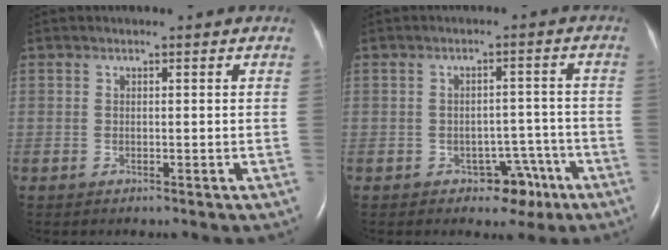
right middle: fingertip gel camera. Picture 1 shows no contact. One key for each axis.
{"total": 4.8, "fx": -2.9, "fy": 3.1, "fz": 2.2, "tx": -0.019, "ty": 0.016, "tz": -0.033}